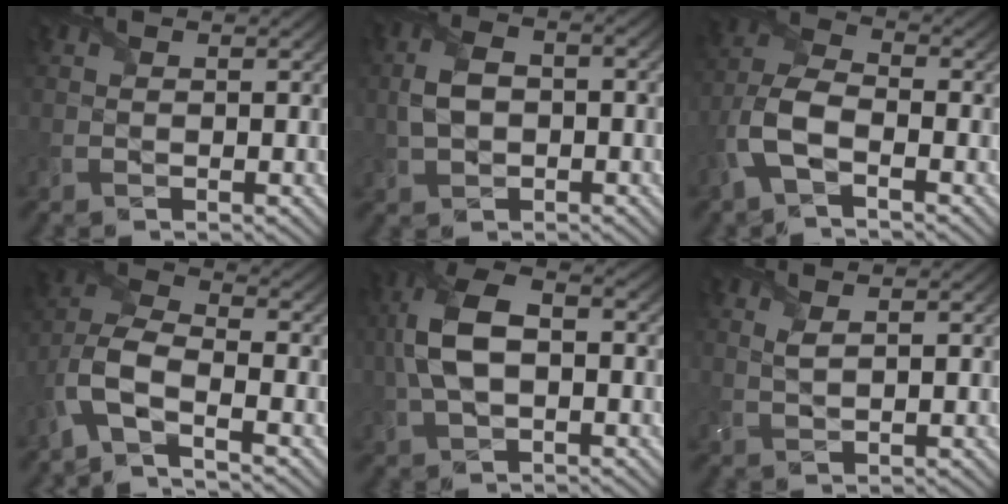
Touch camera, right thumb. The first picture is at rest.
{"total": 5.5, "force": [-0.3, 3.4, 4.3], "torque": [-0.100, 0.002, -0.010]}
{"total": 6.5, "force": [-3.0, 2.9, 4.9], "torque": [-0.122, 0.004, -0.077]}
{"total": 7.1, "force": [-3.7, 2.5, 5.4], "torque": [-0.129, 0.001, -0.095]}
{"total": 9.1, "force": [0.3, 4.9, 7.7], "torque": [-0.183, 0.012, -0.002]}
{"total": 1.8, "force": [1.2, 0.3, 1.3], "torque": [-0.030, -0.001, 0.027]}